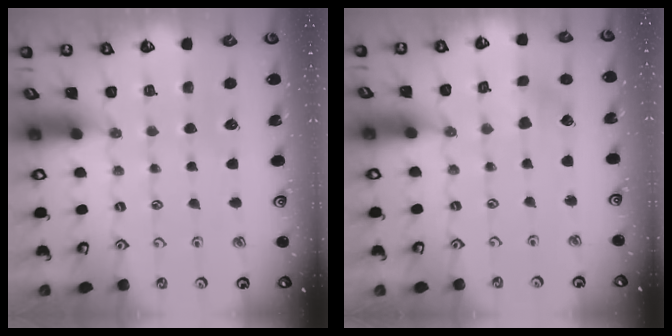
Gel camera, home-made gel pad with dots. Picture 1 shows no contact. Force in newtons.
{"total": 1.9, "press": 1.9, "slide": 0.2}